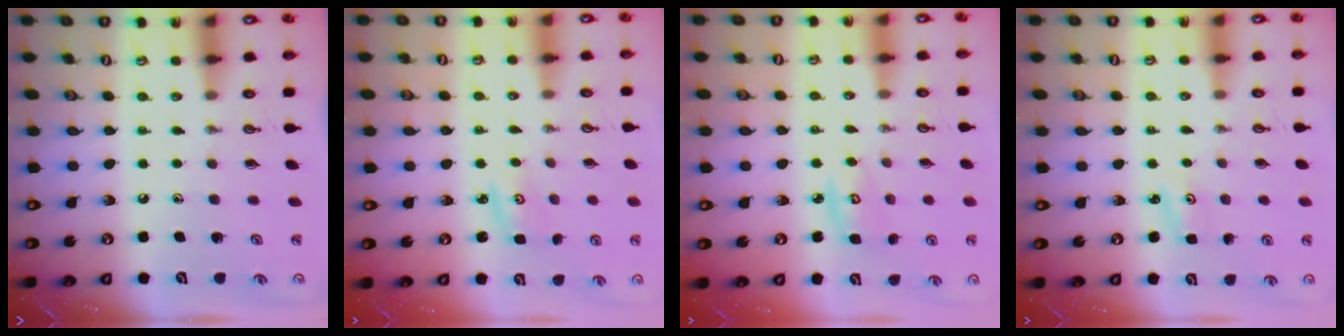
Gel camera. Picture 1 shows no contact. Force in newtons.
{"total": 2.9, "press": 2.8, "slide": 0.4}
{"total": 3.9, "press": 3.9, "slide": 0.5}
{"total": 2.6, "press": 2.6, "slide": 0.3}